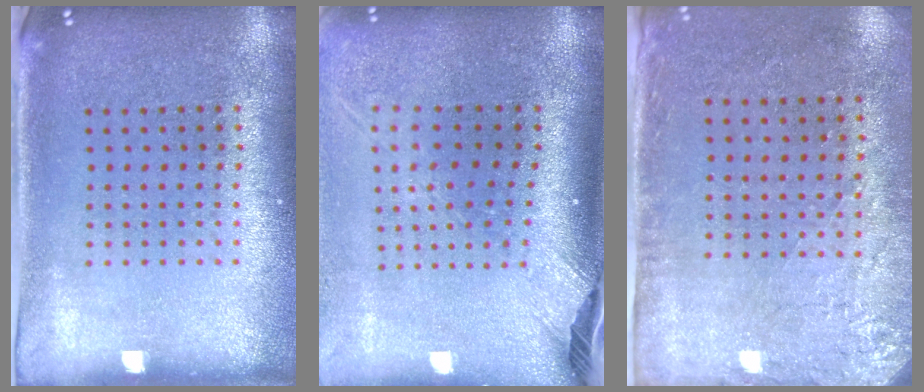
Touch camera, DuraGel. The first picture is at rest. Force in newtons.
{"total": 2.6, "press": 1.8, "slide": 1.8}
{"total": 2.9, "press": 2.3, "slide": 1.6}